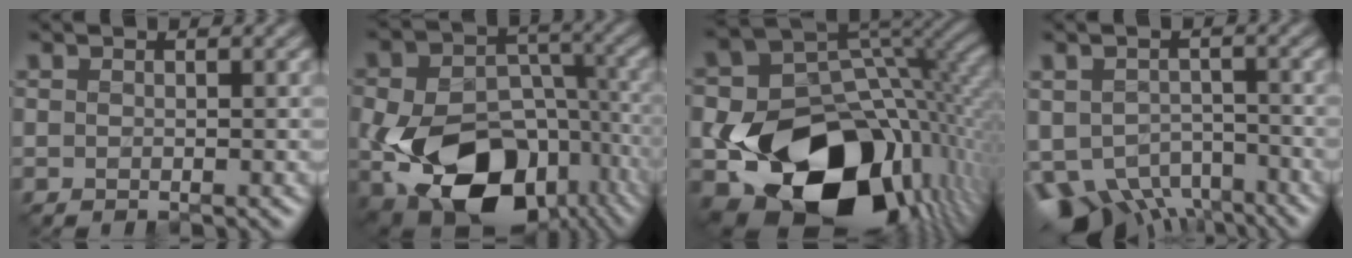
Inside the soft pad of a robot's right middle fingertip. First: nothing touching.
{"total": 15.2, "force": [-4.8, 10.4, 10.0], "torque": [-0.187, -0.037, -0.068]}
{"total": 16.9, "force": [-4.6, 12.2, 10.7], "torque": [-0.177, -0.038, -0.069]}
{"total": 8.9, "force": [-6.0, 4.9, 4.5], "torque": [-0.088, -0.031, -0.095]}